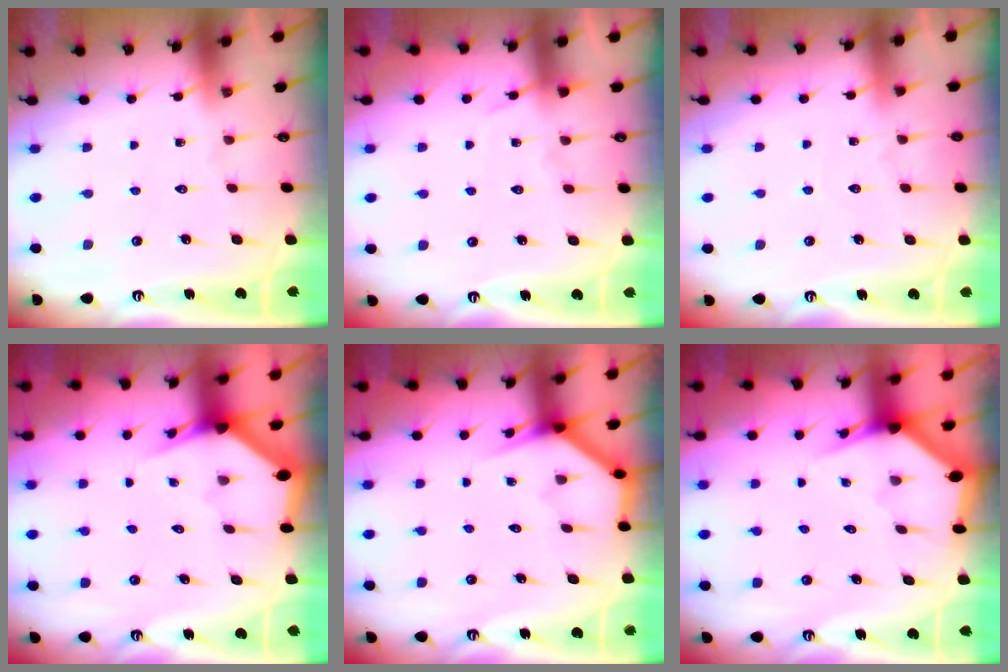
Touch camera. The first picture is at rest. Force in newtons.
{"total": 5.9, "press": 5.9, "slide": 0.7}
{"total": 2.7, "press": 2.7, "slide": 0.3}
{"total": 2.9, "press": 2.9, "slide": 0.1}
{"total": 3.6, "press": 3.6, "slide": 0.3}
{"total": 2.6, "press": 2.6, "slide": 0.1}